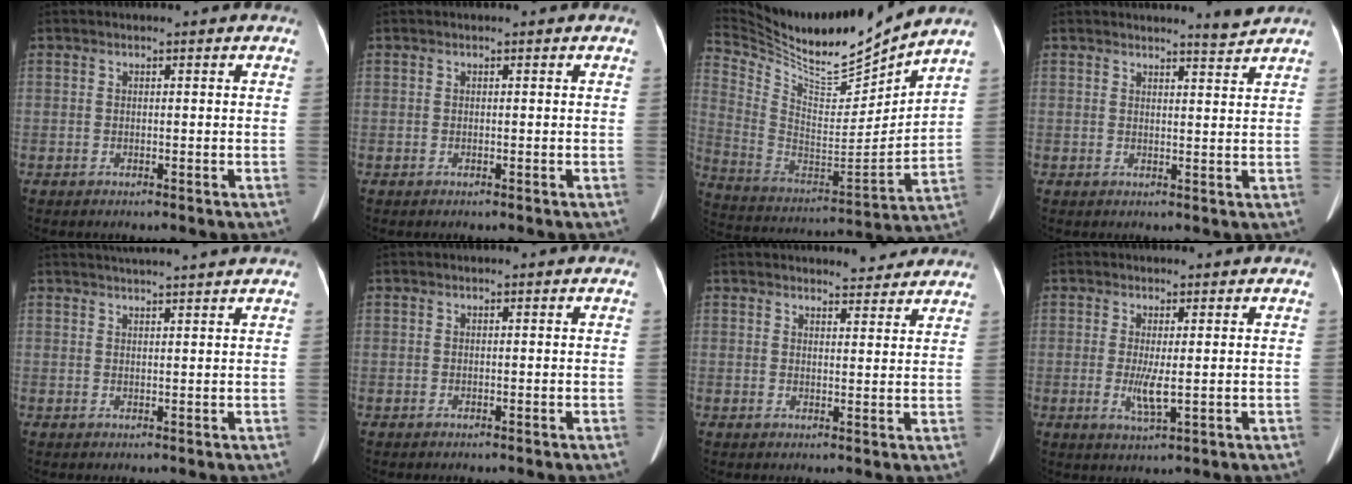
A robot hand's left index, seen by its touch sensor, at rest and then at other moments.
{"total": 0.0}
{"total": 21.3, "force": [19.4, 1.4, 8.6], "torque": [-0.176, -0.035, 0.337]}
{"total": 2.5, "force": [2.4, -0.8, -0.1], "torque": [-0.015, -0.020, 0.036]}
{"total": 8.0, "force": [7.3, -0.9, 3.2], "torque": [-0.047, 0.024, 0.094]}
{"total": 0.0}
{"total": 4.8, "force": [4.6, 1.0, 0.8], "torque": [-0.011, -0.001, 0.050]}
{"total": 3.3, "force": [0.0, 0.4, 3.3], "torque": [-0.066, -0.009, 0.006]}